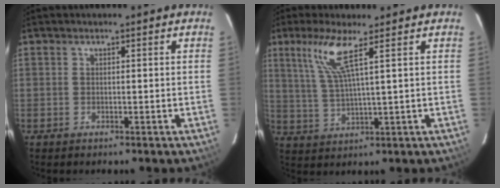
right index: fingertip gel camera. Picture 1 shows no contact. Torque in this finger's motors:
{"motor_torque": [0.17, 0.15, 0.50, 0.11]}